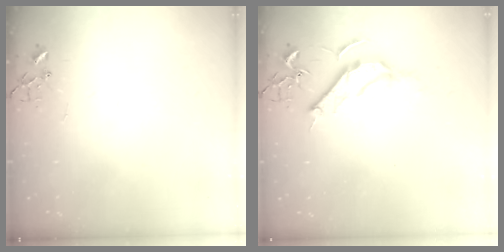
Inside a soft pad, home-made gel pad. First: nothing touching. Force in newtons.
{"total": 10.3, "press": 10.2, "slide": 1.3}